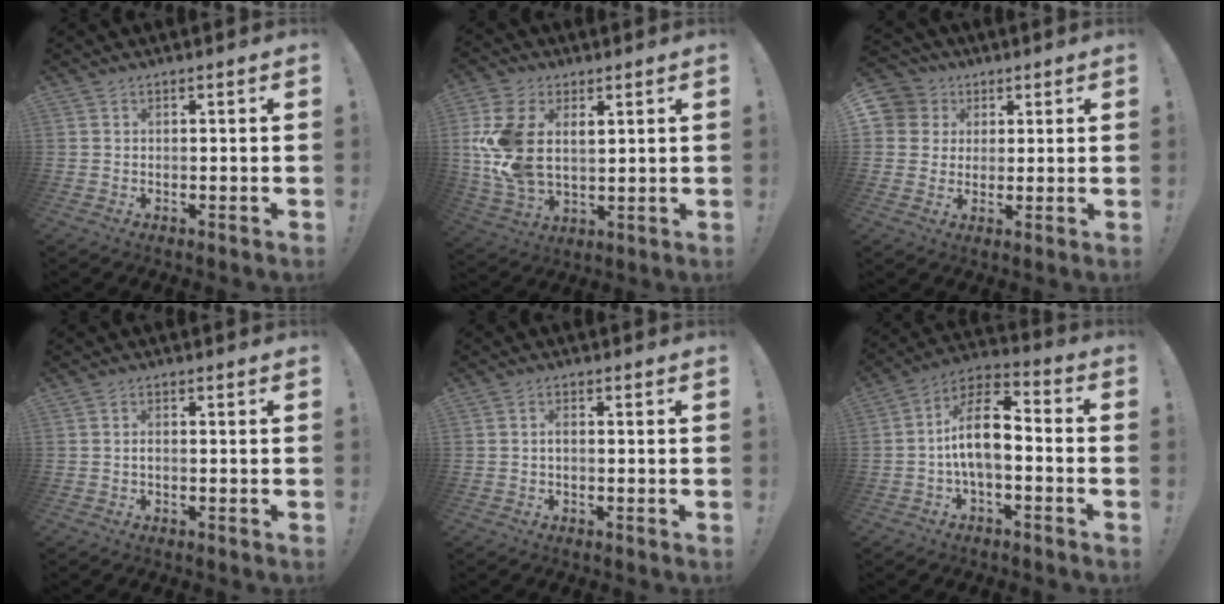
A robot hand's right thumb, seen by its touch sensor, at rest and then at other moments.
{"total": 15.0, "force": [4.2, 10.1, 10.3], "torque": [-0.194, -0.024, 0.081]}
{"total": 7.0, "force": [2.2, 6.4, 1.4], "torque": [-0.029, -0.010, 0.044]}
{"total": 1.1, "force": [-0.6, 0.3, 0.9], "torque": [-0.021, 0.004, -0.009]}
{"total": 1.5, "force": [-0.4, 0.6, 1.3], "torque": [-0.030, 0.006, -0.007]}
{"total": 13.1, "force": [-1.1, 6.3, 11.4], "torque": [-0.202, 0.018, -0.017]}